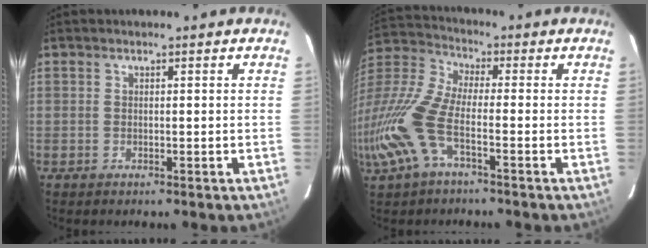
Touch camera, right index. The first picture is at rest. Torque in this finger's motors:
{"motor_torque": [1.70, -0.44, 0.93, 0.21]}